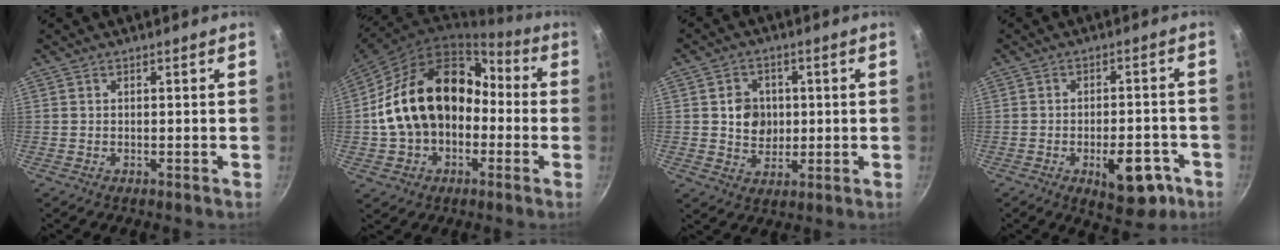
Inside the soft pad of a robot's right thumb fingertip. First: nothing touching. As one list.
[{"total": 21.1, "force": [-1.3, 15.8, 14.0], "torque": [-0.225, 0.075, -0.016]}, {"total": 7.0, "force": [0.7, 6.1, 3.4], "torque": [-0.024, -0.002, 0.012]}, {"total": 10.6, "force": [-4.3, 5.2, 8.1], "torque": [-0.076, 0.021, -0.046]}]